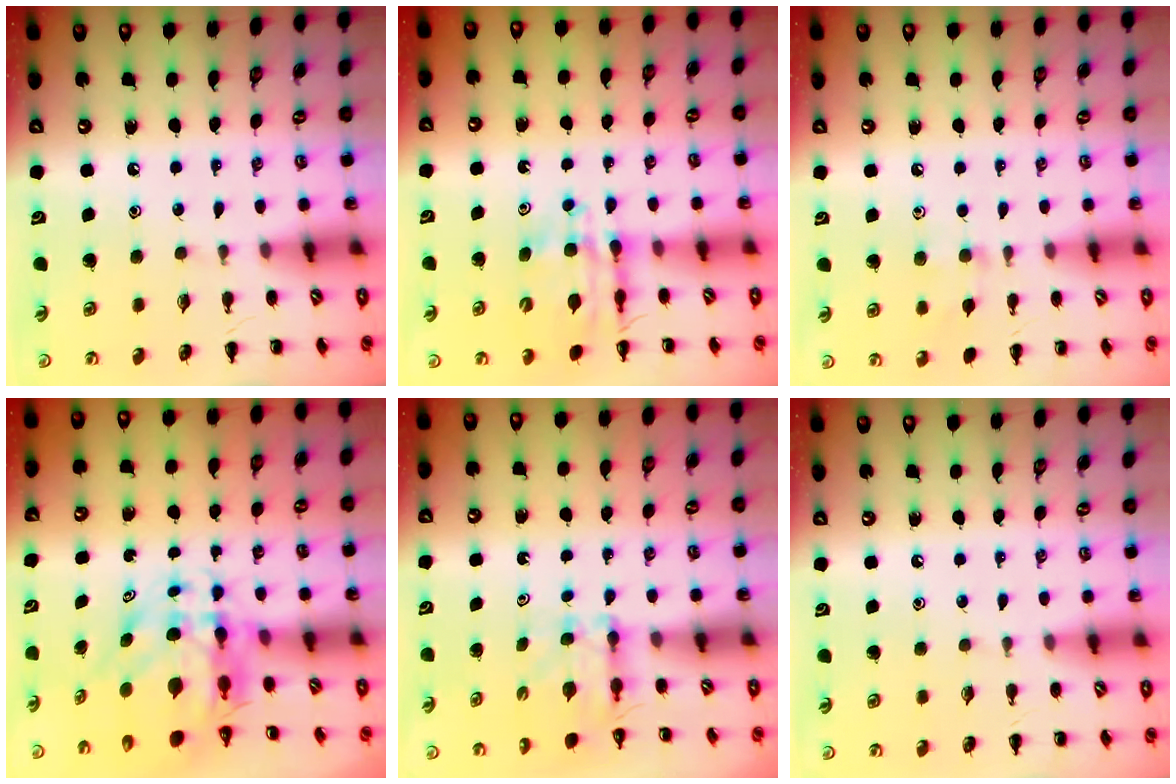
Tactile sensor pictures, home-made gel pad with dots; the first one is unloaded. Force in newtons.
{"total": 9.5, "press": 9.0, "slide": 3.2}
{"total": 6.0, "press": 5.6, "slide": 2.2}
{"total": 8.0, "press": 7.8, "slide": 2.1}
{"total": 4.2, "press": 4.2, "slide": 0.2}
{"total": 0.0}